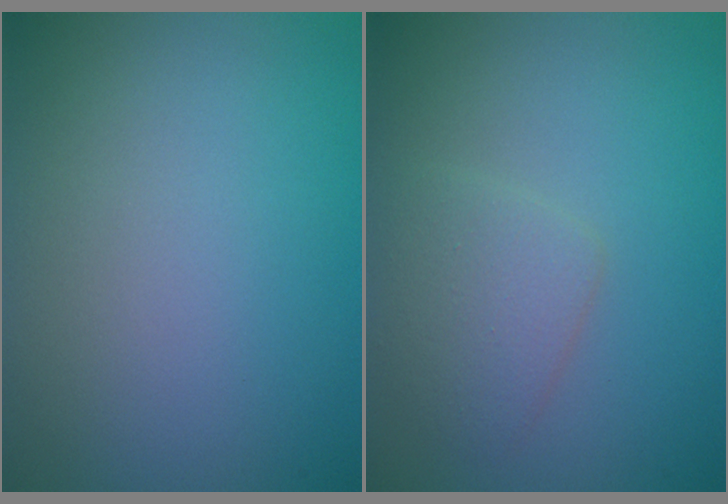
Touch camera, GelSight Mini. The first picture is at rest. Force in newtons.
{"total": 2.2, "press": 2.2, "slide": 0.1}